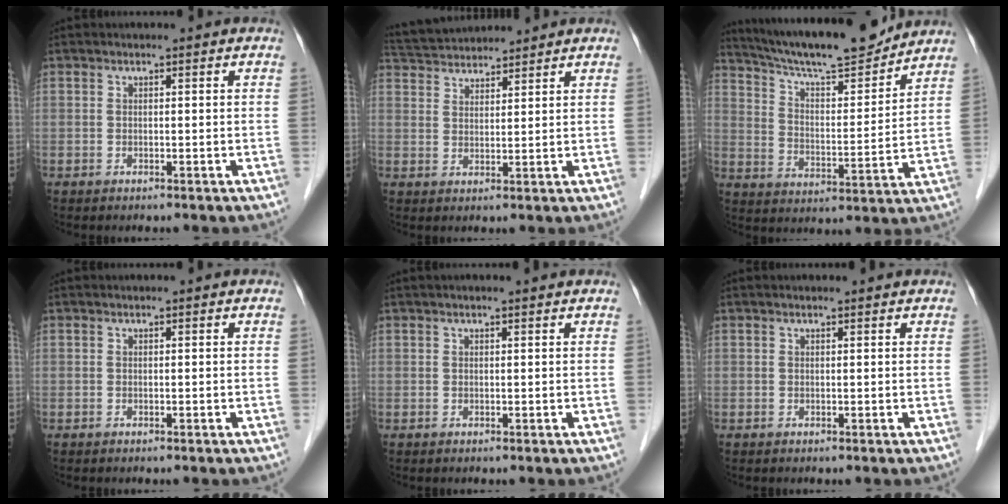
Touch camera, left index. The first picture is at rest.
{"total": 8.7, "force": [8.4, 1.2, 2.0], "torque": [-0.044, 0.036, 0.143]}
{"total": 17.1, "force": [15.5, 1.6, 7.0], "torque": [-0.124, 0.001, 0.247]}
{"total": 0.0}
{"total": 2.2, "force": [1.9, 0.1, 1.2], "torque": [-0.014, 0.021, 0.026]}
{"total": 1.5, "force": [1.4, 0.1, 0.6], "torque": [-0.010, 0.012, 0.020]}